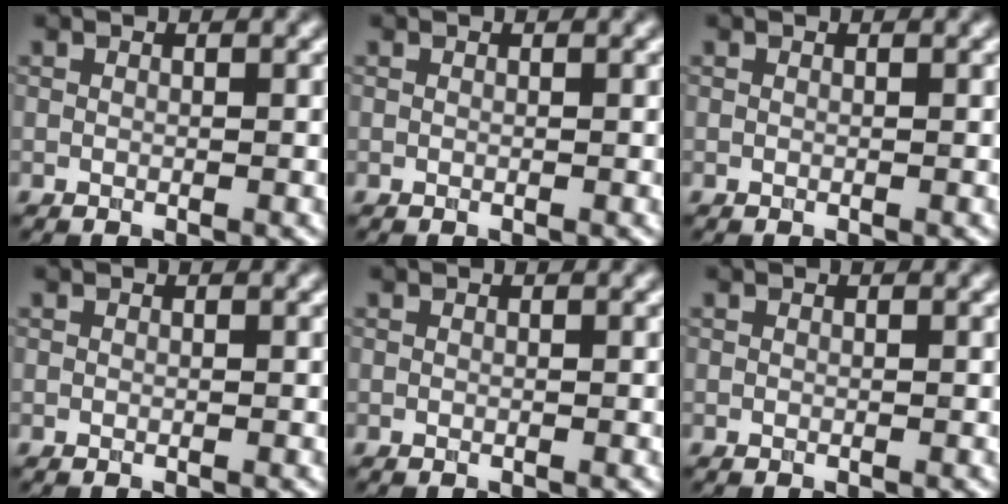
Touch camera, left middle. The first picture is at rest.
{"total": 0.0}
{"total": 0.0}
{"total": 0.0}
{"total": 0.0}
{"total": 0.0}